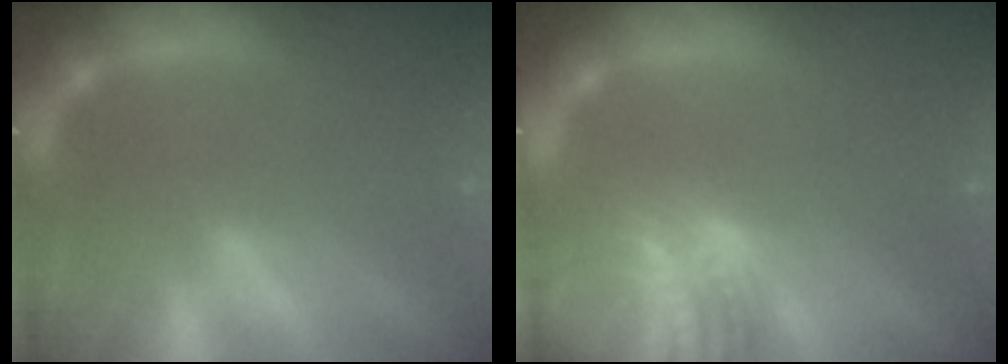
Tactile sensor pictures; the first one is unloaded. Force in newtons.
{"total": 9.5}